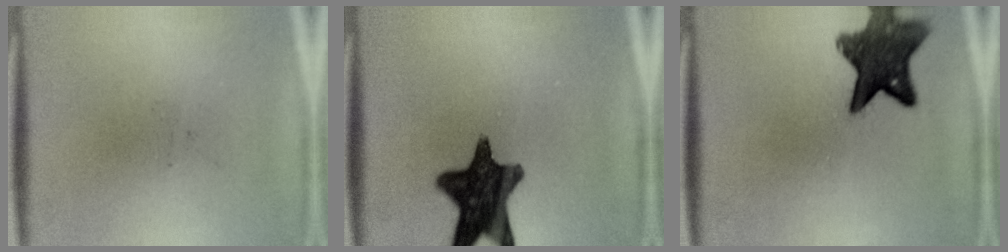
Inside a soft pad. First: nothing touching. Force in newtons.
{"total": 13.7}
{"total": 10.1}